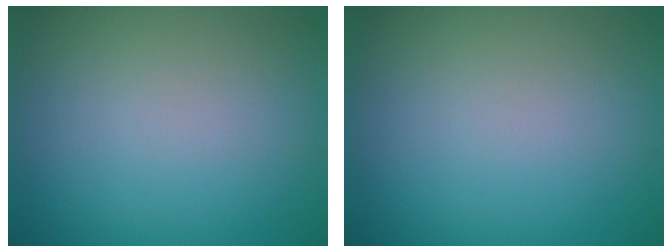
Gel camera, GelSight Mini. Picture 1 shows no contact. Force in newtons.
{"total": 0.0}